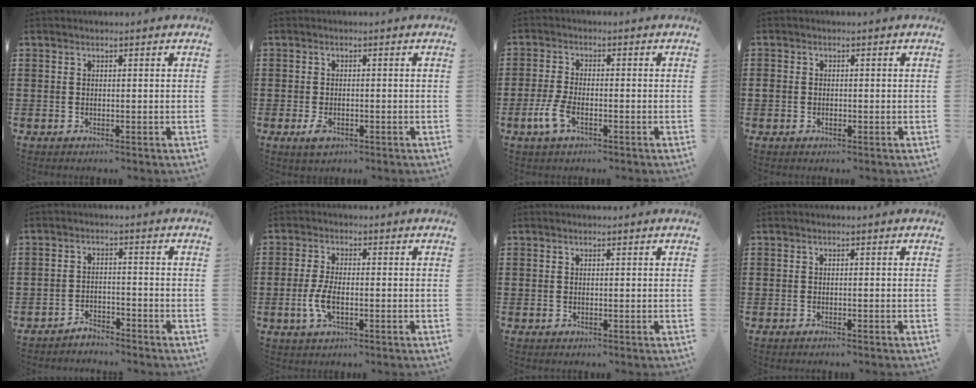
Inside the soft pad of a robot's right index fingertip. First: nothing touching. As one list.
[{"total": 2.1, "force": [-0.8, 1.1, 1.6], "torque": [-0.044, -0.004, -0.019]}, {"total": 4.0, "force": [-1.8, 1.5, 3.3], "torque": [-0.085, -0.009, -0.038]}, {"total": 1.0, "force": [-0.3, 0.9, 0.4], "torque": [-0.010, 0.003, -0.007]}, {"total": 2.8, "force": [-2.8, 0.2, -0.1], "torque": [-0.008, 0.000, -0.059]}, {"total": 4.1, "force": [-1.2, 1.6, 3.6], "torque": [-0.084, -0.006, -0.026]}, {"total": 0.0}, {"total": 0.8, "force": [-0.7, -0.2, 0.2], "torque": [-0.006, -0.006, -0.014]}]